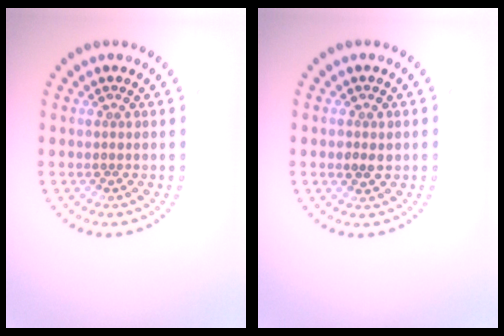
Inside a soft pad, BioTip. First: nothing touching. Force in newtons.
{"total": 1.5, "press": 1.5, "slide": 0.3}